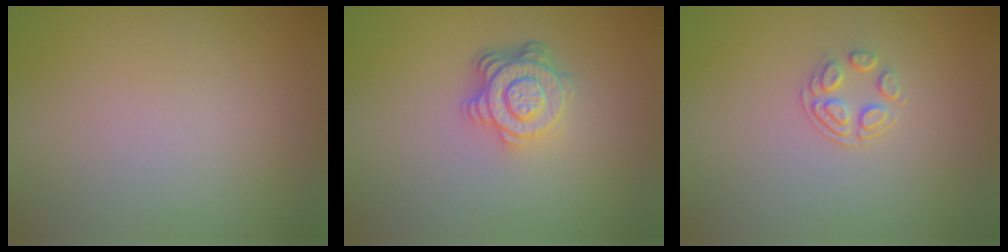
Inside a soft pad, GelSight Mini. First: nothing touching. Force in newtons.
{"total": 4.7, "press": 3.4, "slide": 3.3}
{"total": 1.8, "press": 1.2, "slide": 1.4}